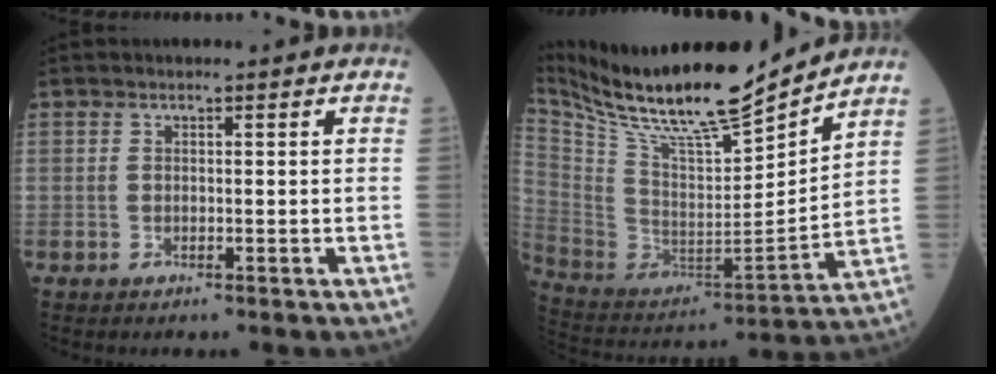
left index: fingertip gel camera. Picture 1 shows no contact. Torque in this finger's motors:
{"motor_torque": [0.93, -1.21, 0.16, 0.06]}